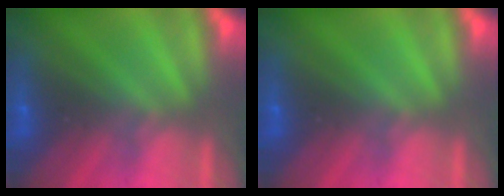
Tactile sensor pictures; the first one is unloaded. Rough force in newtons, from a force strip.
{"total": 0.0}